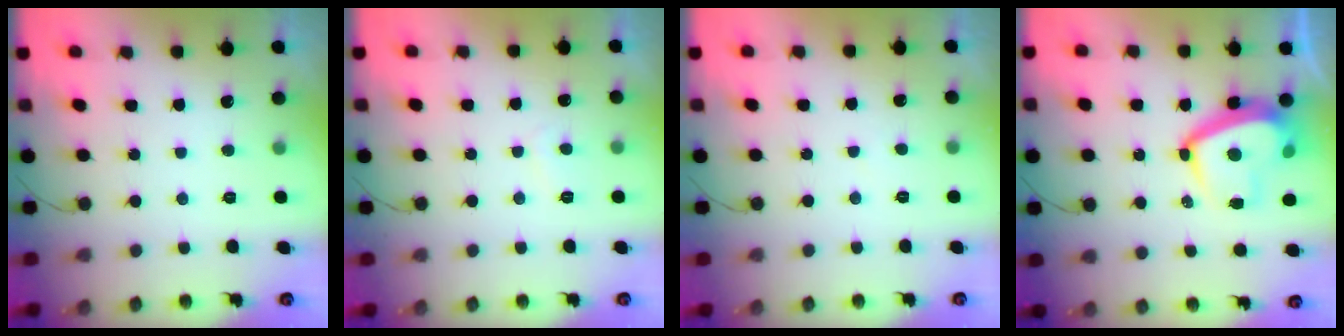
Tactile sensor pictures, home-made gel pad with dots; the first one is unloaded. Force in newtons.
{"total": 1.1, "press": 1.0, "slide": 0.4}
{"total": 1.3, "press": 1.3, "slide": 0.4}
{"total": 14.1, "press": 14.1, "slide": 1.5}